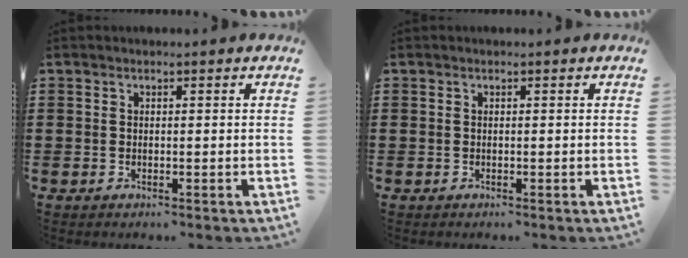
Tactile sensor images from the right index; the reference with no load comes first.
{"total": 0.0}